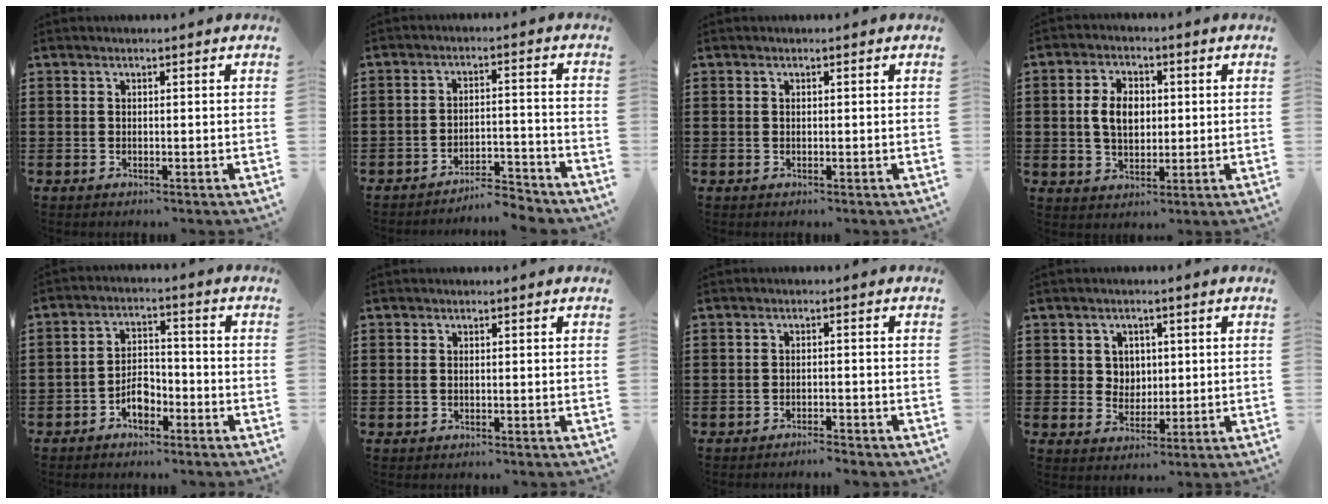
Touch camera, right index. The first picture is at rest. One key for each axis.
{"total": 5.0, "fx": -4.9, "fy": -0.1, "fz": 0.9, "tx": -0.019, "ty": -0.001, "tz": -0.100}
{"total": 0.0}
{"total": 5.6, "fx": 0.3, "fy": 3.7, "fz": 4.3, "tx": -0.096, "ty": 0.006, "tz": -0.003}
{"total": 4.6, "fx": -2.8, "fy": 2.5, "fz": 2.7, "tx": -0.055, "ty": 0.008, "tz": -0.054}
{"total": 0.6, "fx": 0.0, "fy": 0.4, "fz": 0.5, "tx": -0.012, "ty": 0.002, "tz": -0.001}
{"total": 2.0, "fx": -1.9, "fy": -0.3, "fz": 0.2, "tx": -0.006, "ty": 0.000, "tz": -0.040}
{"total": 3.2, "fx": 1.1, "fy": 2.9, "fz": 0.8, "tx": -0.028, "ty": 0.012, "tz": 0.017}